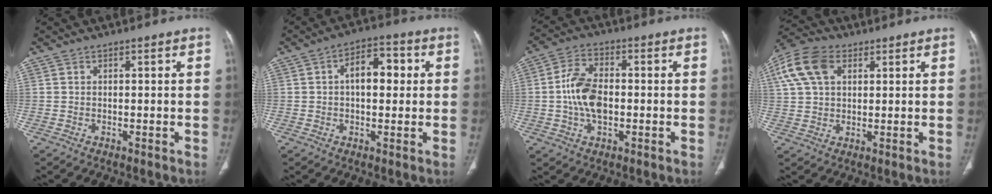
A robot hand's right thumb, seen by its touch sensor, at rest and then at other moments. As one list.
[{"total": 8.6, "force": [1.2, 4.9, 6.9], "torque": [-0.086, 0.023, 0.014]}, {"total": 9.7, "force": [-0.7, 5.7, 7.8], "torque": [-0.143, 0.014, -0.017]}, {"total": 11.8, "force": [4.4, 7.7, 7.8], "torque": [-0.165, 0.015, 0.082]}]